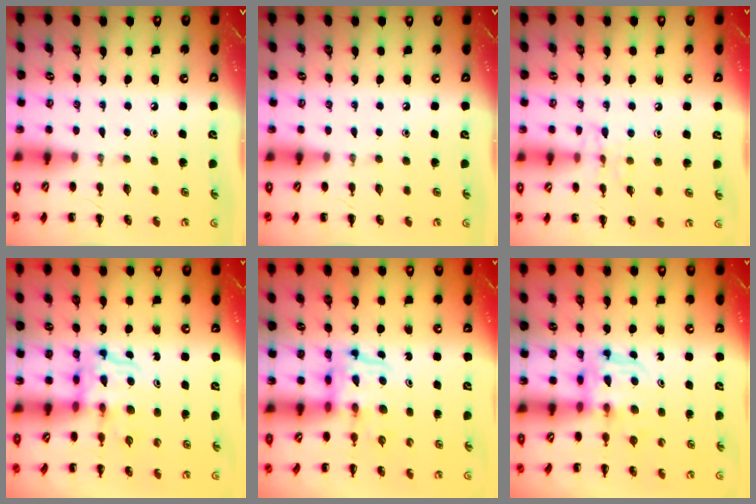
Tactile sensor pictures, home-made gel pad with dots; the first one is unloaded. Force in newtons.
{"total": 0.0}
{"total": 7.0, "press": 6.9, "slide": 1.1}
{"total": 3.6, "press": 3.6, "slide": 0.2}
{"total": 3.5, "press": 3.4, "slide": 0.3}
{"total": 3.8, "press": 3.8, "slide": 0.2}